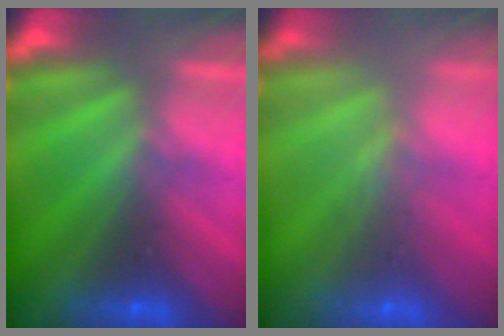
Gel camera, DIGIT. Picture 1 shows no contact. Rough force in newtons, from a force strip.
{"total": 2.4}